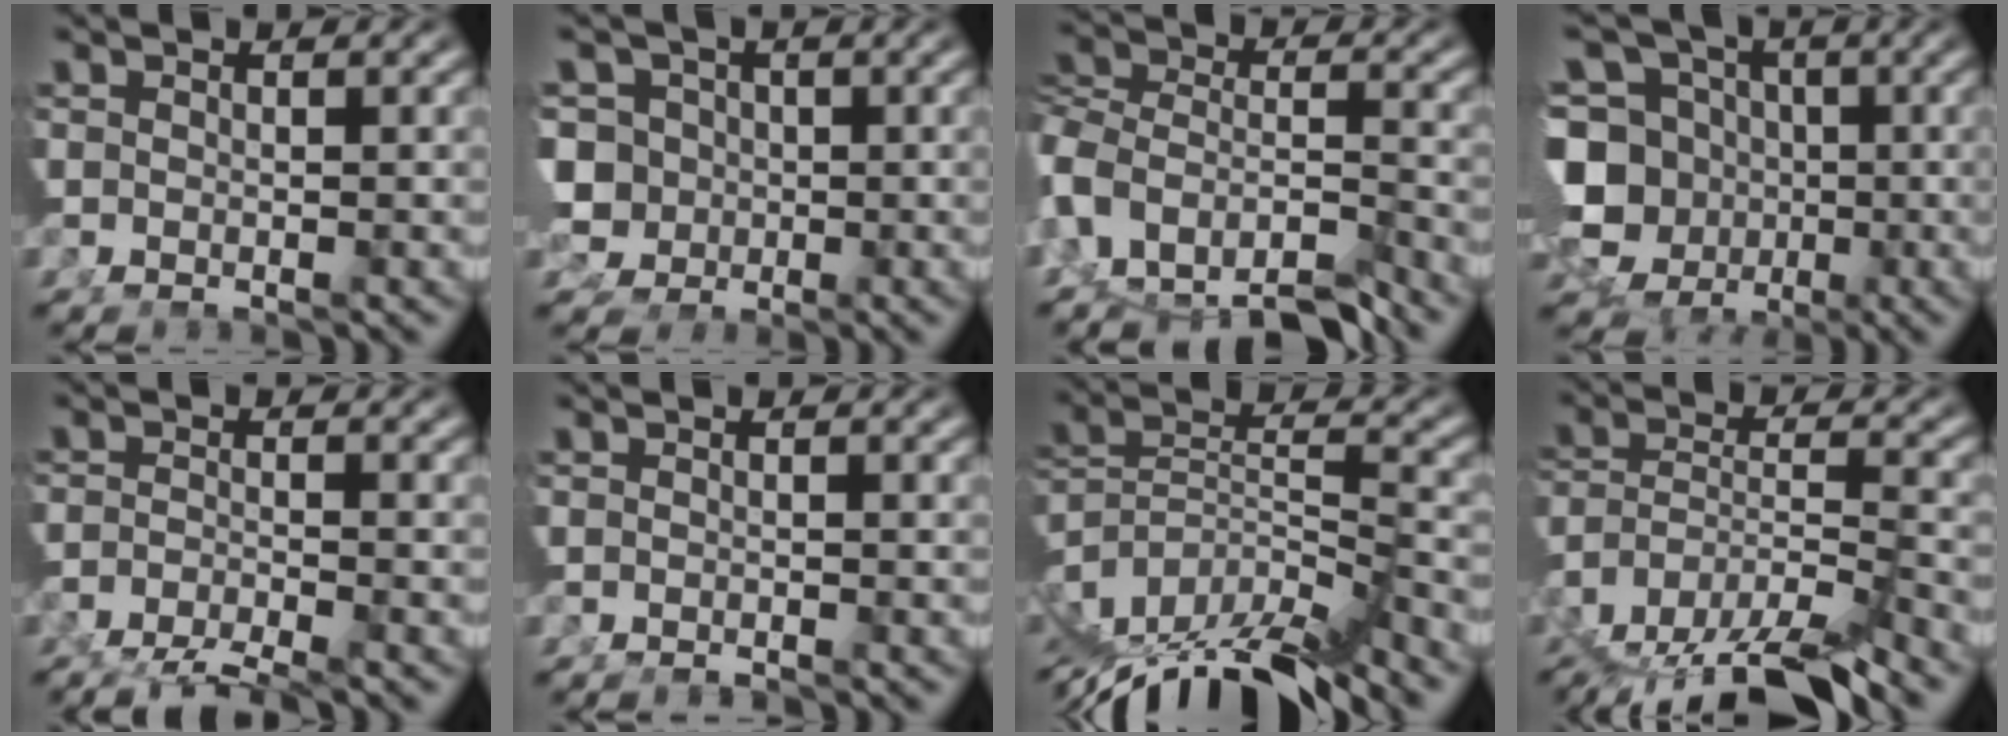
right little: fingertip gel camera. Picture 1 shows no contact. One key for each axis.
{"total": 9.4, "fx": -1.4, "fy": 8.6, "fz": 3.6, "tx": -0.093, "ty": -0.038, "tz": -0.018}
{"total": 10.4, "fx": -5.0, "fy": 8.0, "fz": 4.4, "tx": -0.115, "ty": -0.045, "tz": -0.087}
{"total": 15.8, "fx": -1.1, "fy": 13.8, "fz": 7.5, "tx": -0.171, "ty": -0.061, "tz": -0.010}
{"total": 3.2, "fx": -2.8, "fy": 0.1, "fz": 1.4, "tx": -0.022, "ty": -0.012, "tz": -0.044}
{"total": 0.8, "fx": -0.7, "fy": -0.4, "fz": 0.2, "tx": -0.002, "ty": -0.003, "tz": -0.011}
{"total": 11.2, "fx": -6.2, "fy": 6.5, "fz": 6.8, "tx": -0.143, "ty": -0.046, "tz": -0.087}
{"total": 10.6, "fx": -5.3, "fy": 6.9, "fz": 6.1, "tx": -0.120, "ty": -0.047, "tz": -0.079}